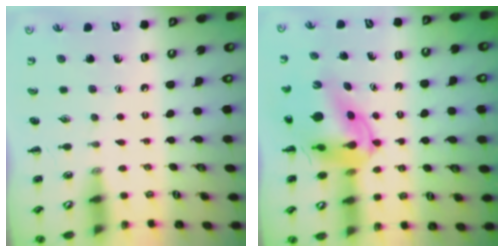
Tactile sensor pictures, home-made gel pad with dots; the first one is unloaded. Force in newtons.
{"total": 12.9, "press": 12.4, "slide": 3.9}